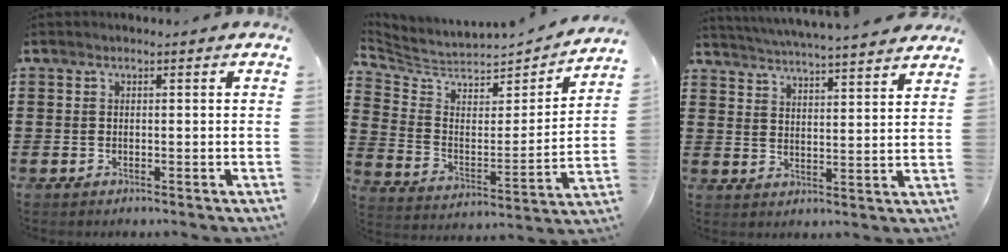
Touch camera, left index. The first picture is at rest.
{"total": 5.1, "force": [4.7, 1.6, 0.7], "torque": [-0.048, -0.043, 0.078]}
{"total": 4.3, "force": [4.2, -0.7, 0.6], "torque": [-0.031, -0.031, 0.069]}